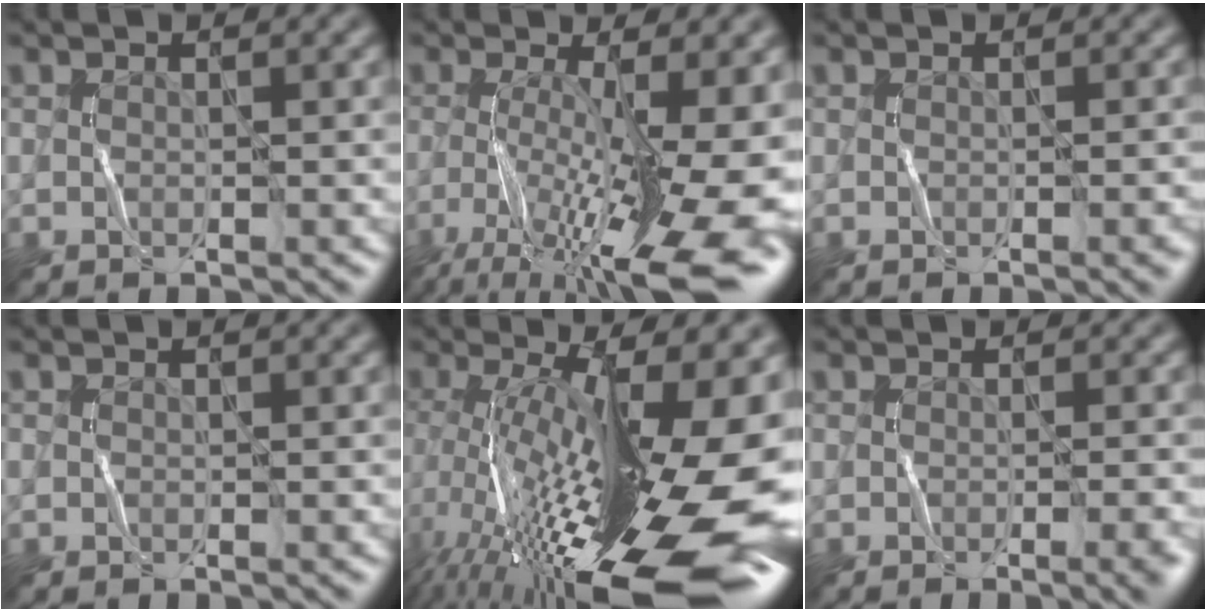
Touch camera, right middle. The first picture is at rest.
{"total": 12.8, "force": [-5.7, 3.4, 10.9], "torque": [-0.193, -0.016, -0.096]}
{"total": 2.2, "force": [-0.5, 0.9, 1.9], "torque": [-0.001, 0.010, -0.004]}
{"total": 0.0}
{"total": 20.2, "force": [-3.9, 6.1, 18.9], "torque": [-0.269, -0.010, -0.062]}
{"total": 4.8, "force": [-1.3, 2.2, 4.0], "torque": [-0.008, 0.007, -0.007]}